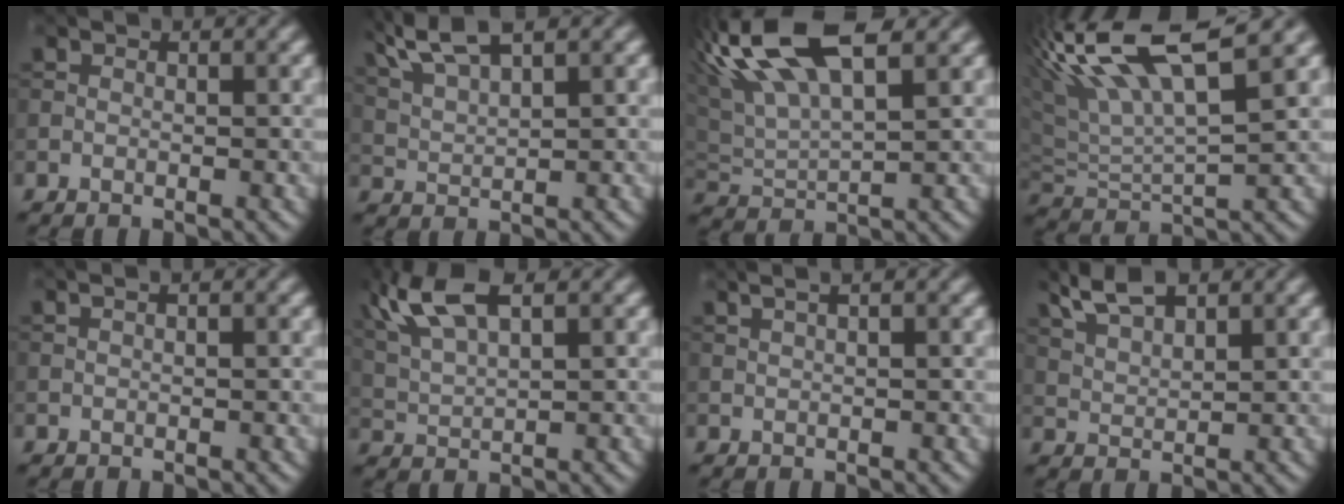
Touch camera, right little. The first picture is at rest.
{"total": 5.3, "force": [3.6, 1.3, 3.7], "torque": [-0.078, 0.017, 0.071]}
{"total": 11.3, "force": [5.0, 4.0, 9.3], "torque": [-0.198, 0.027, 0.083]}
{"total": 10.5, "force": [5.6, 2.4, 8.6], "torque": [-0.169, 0.029, 0.099]}
{"total": 3.0, "force": [1.6, 1.5, 2.0], "torque": [-0.014, 0.020, -0.004]}
{"total": 7.5, "force": [3.8, 2.9, 5.8], "torque": [-0.141, 0.024, 0.075]}
{"total": 4.6, "force": [2.7, 1.9, 3.2], "torque": [-0.032, 0.031, 0.017]}
{"total": 5.0, "force": [3.4, 1.6, 3.3], "torque": [-0.074, 0.013, 0.067]}